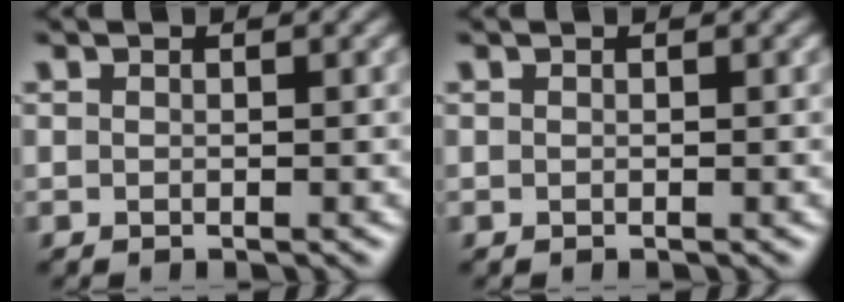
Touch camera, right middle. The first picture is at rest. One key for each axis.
{"total": 0.0}